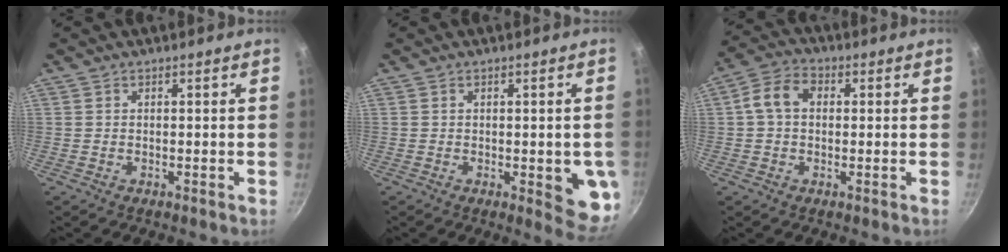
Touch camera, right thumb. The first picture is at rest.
{"total": 8.4, "force": [-1.9, 2.9, 7.7], "torque": [-0.068, -0.013, -0.015]}
{"total": 6.8, "force": [0.7, 4.9, 4.7], "torque": [-0.084, 0.023, 0.005]}